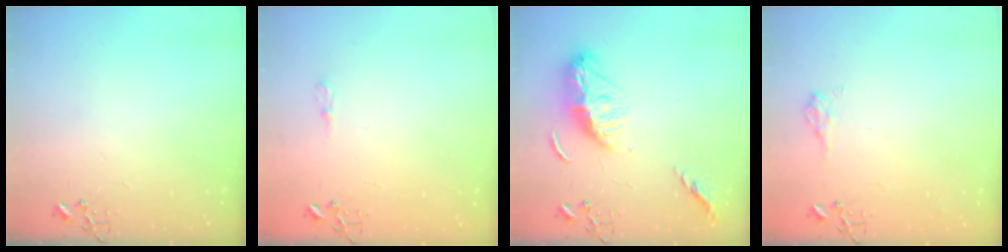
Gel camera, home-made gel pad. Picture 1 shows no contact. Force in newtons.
{"total": 6.5, "press": 6.5, "slide": 0.6}
{"total": 12.4, "press": 12.3, "slide": 0.8}
{"total": 8.8, "press": 8.7, "slide": 1.0}